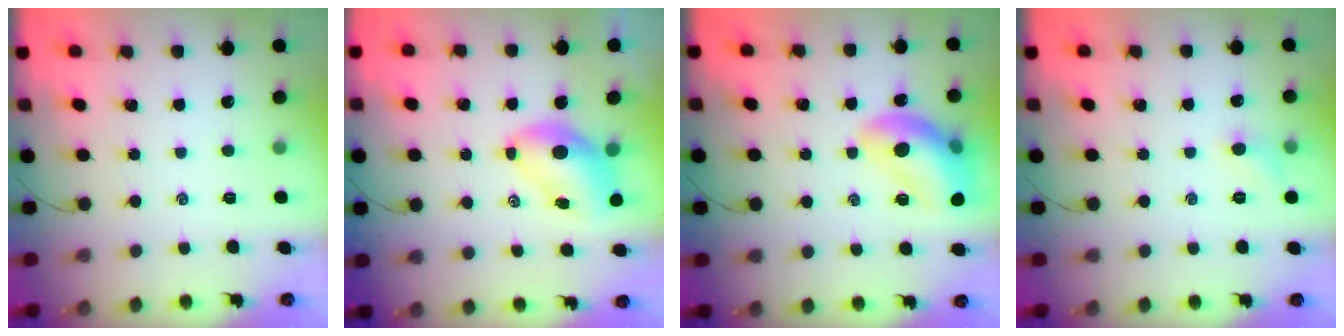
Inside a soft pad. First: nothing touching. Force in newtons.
{"total": 7.5, "press": 7.3, "slide": 2.0}
{"total": 16.6, "press": 16.4, "slide": 2.3}
{"total": 5.2, "press": 5.0, "slide": 1.5}